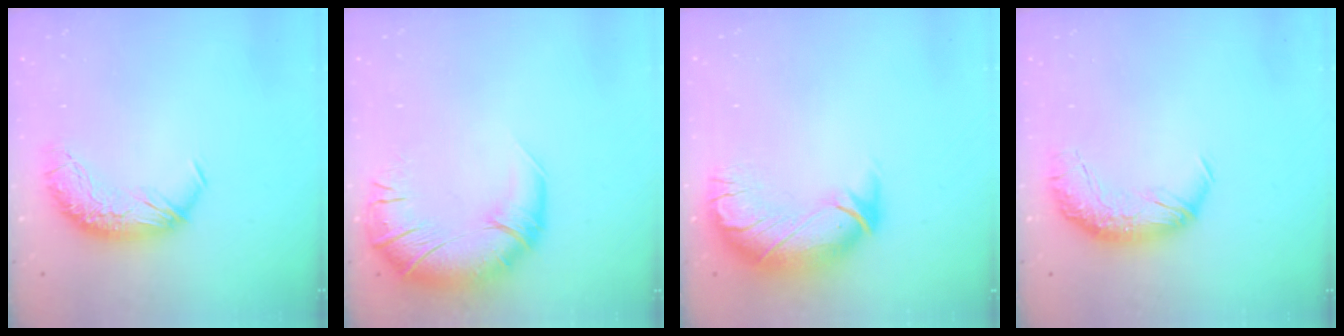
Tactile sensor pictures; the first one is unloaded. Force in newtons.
{"total": 3.9, "press": 2.0, "slide": 3.3}
{"total": 3.0, "press": 0.4, "slide": 3.0}
{"total": 2.3, "press": 1.1, "slide": 2.1}